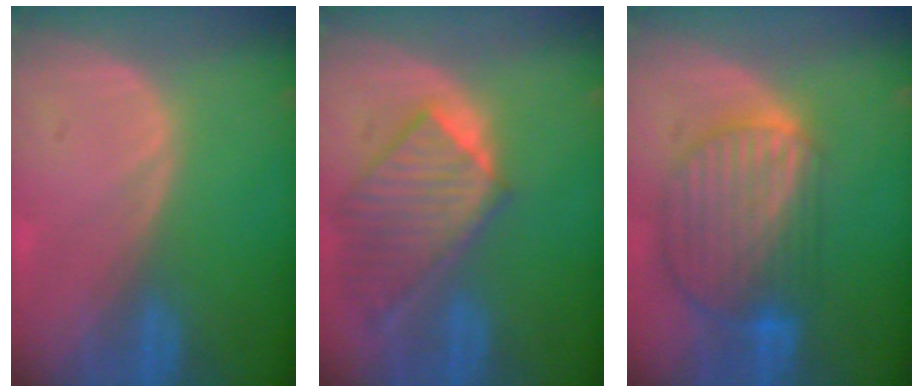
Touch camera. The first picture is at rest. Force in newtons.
{"total": 9.4, "press": 8.3, "slide": 4.6}
{"total": 10.0, "press": 8.6, "slide": 5.2}